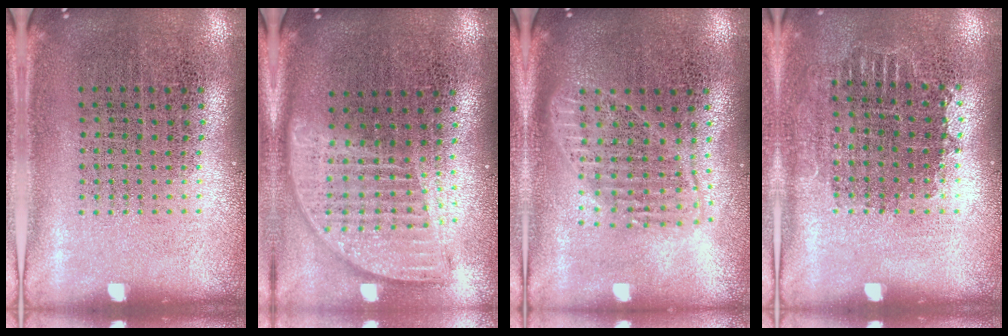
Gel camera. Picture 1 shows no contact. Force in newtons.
{"total": 1.9, "press": 1.5, "slide": 1.1}
{"total": 1.8, "press": 1.5, "slide": 0.9}
{"total": 0.8, "press": 0.7, "slide": 0.3}